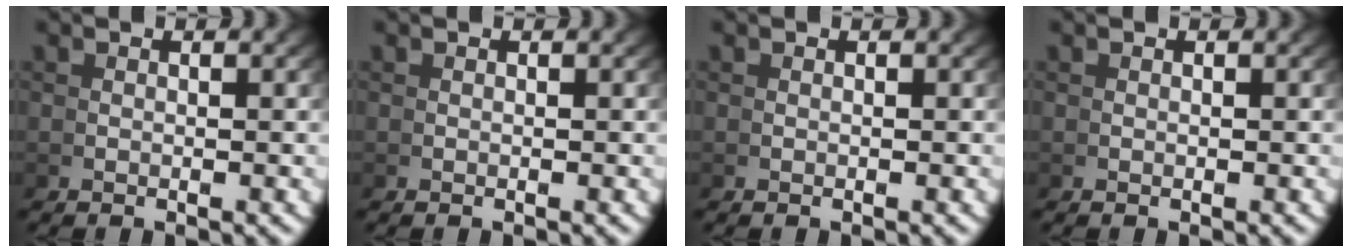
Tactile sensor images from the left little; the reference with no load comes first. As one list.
[{"total": 0.0}, {"total": 0.0}, {"total": 0.0}]